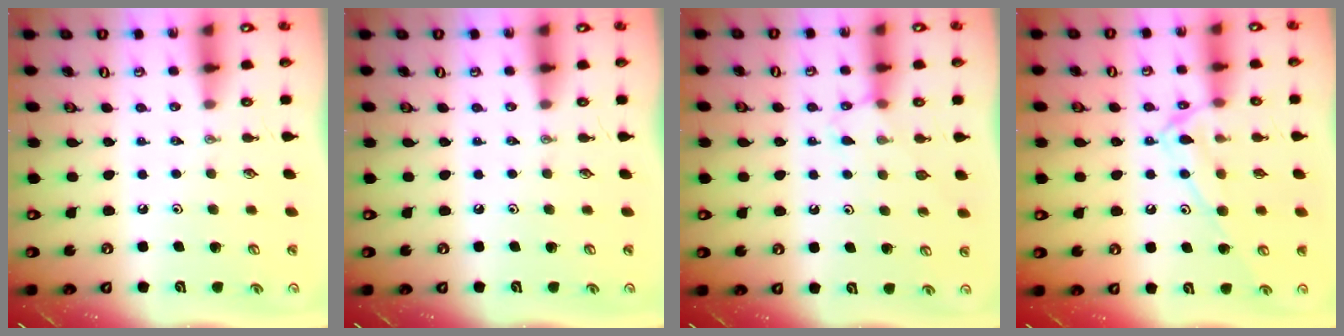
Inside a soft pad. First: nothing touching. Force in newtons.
{"total": 0.0}
{"total": 6.9, "press": 6.9, "slide": 0.6}
{"total": 12.9, "press": 12.9, "slide": 1.0}